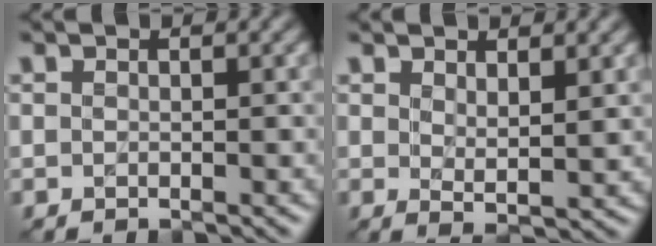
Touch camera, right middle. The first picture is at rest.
{"total": 2.1, "force": [1.4, 0.4, 1.5], "torque": [-0.027, -0.006, 0.027]}